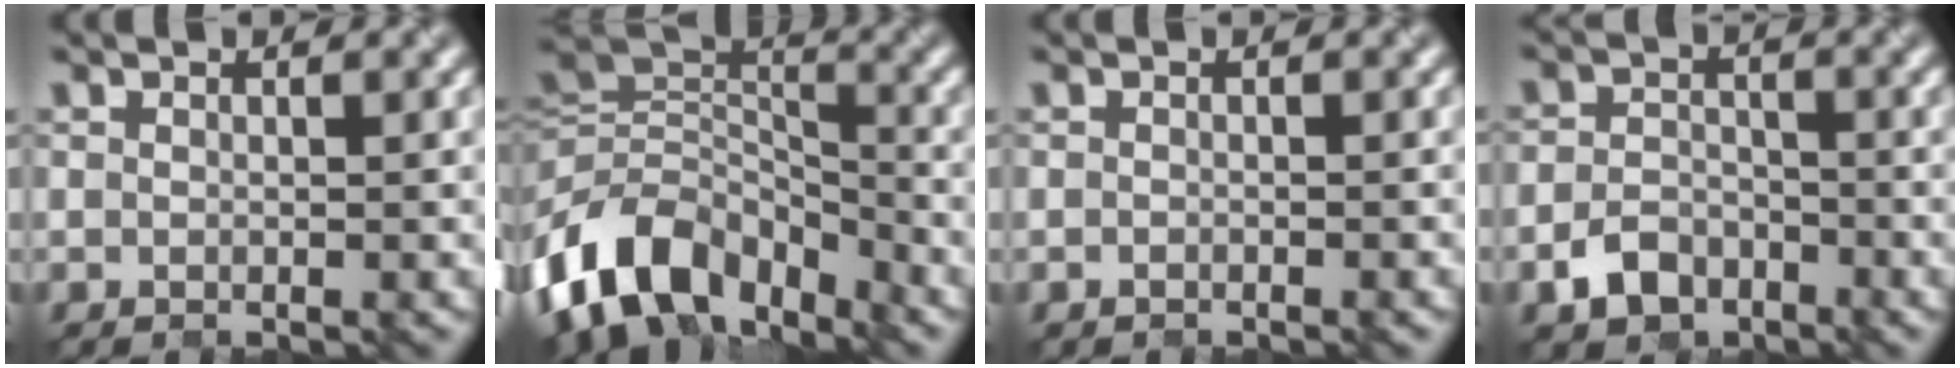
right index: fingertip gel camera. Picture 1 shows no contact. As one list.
[{"total": 10.8, "force": [-6.2, 6.6, 6.0], "torque": [-0.105, -0.002, -0.125]}, {"total": 0.6, "force": [-0.6, 0.1, 0.2], "torque": [-0.003, -0.002, -0.009]}, {"total": 3.2, "force": [-2.1, 2.1, 1.1], "torque": [-0.020, 0.000, -0.045]}]